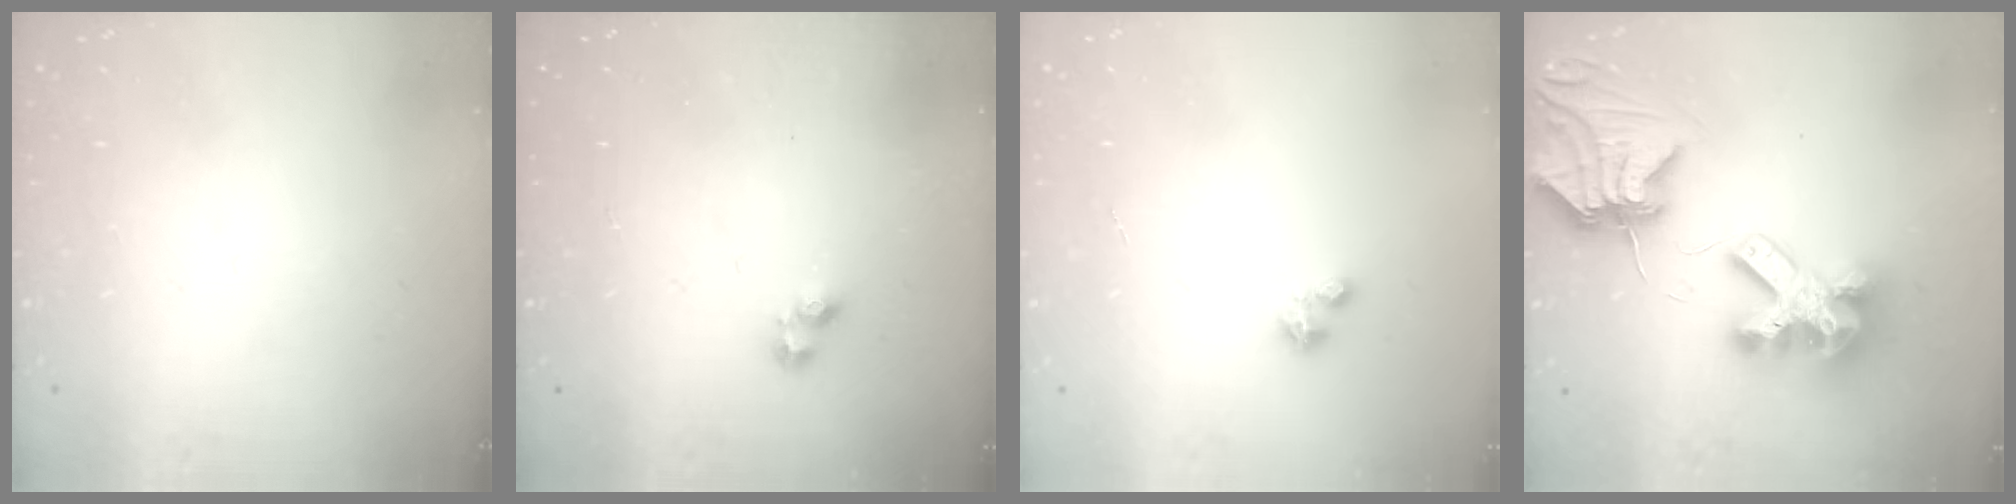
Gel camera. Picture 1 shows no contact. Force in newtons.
{"total": 1.9, "press": 1.9, "slide": 0.3}
{"total": 0.9, "press": 0.9, "slide": 0.3}
{"total": 14.5, "press": 14.4, "slide": 1.7}